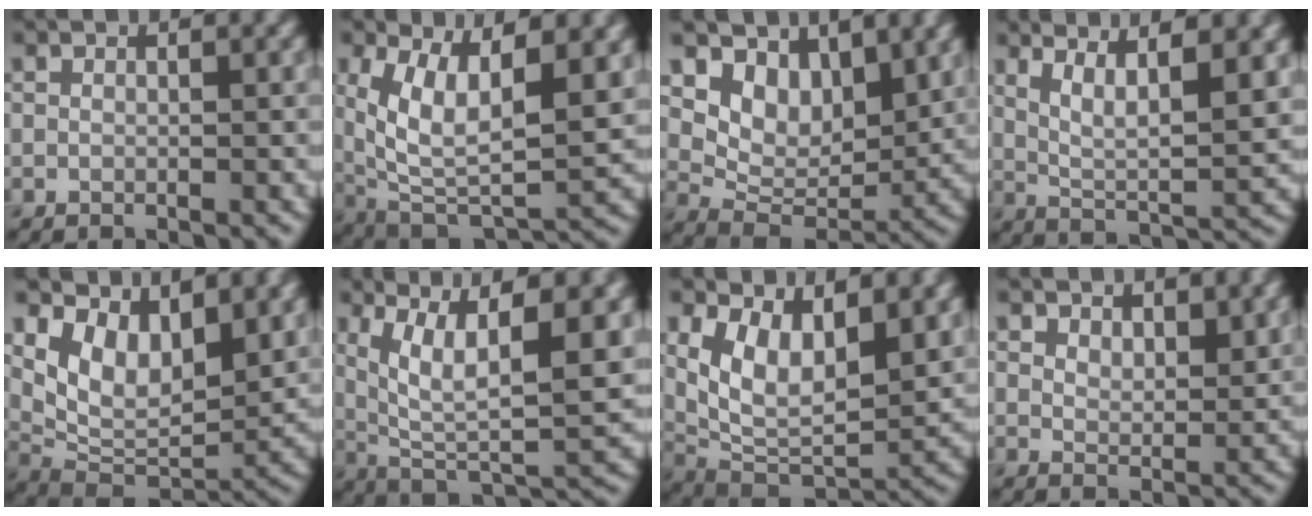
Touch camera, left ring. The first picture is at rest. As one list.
[{"total": 10.4, "force": [2.4, 4.9, 8.8], "torque": [-0.174, -0.016, 0.046]}, {"total": 6.5, "force": [3.7, 4.1, 3.5], "torque": [-0.056, -0.014, 0.057]}, {"total": 6.5, "force": [3.0, 1.8, 5.5], "torque": [-0.097, -0.006, 0.059]}, {"total": 8.2, "force": [4.2, 4.6, 5.3], "torque": [-0.095, -0.015, 0.075]}, {"total": 11.5, "force": [3.5, 3.7, 10.3], "torque": [-0.187, -0.008, 0.066]}, {"total": 8.7, "force": [3.3, 4.5, 6.7], "torque": [-0.124, -0.014, 0.059]}, {"total": 3.4, "force": [2.6, 1.6, 1.6], "torque": [-0.030, -0.003, 0.041]}]